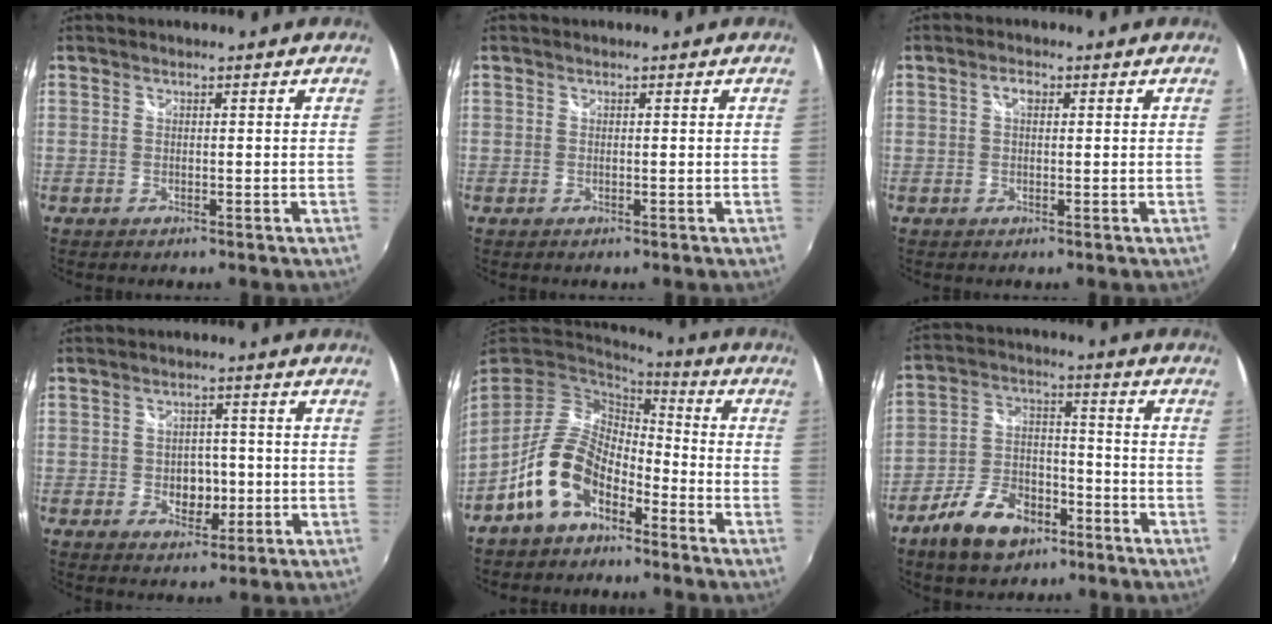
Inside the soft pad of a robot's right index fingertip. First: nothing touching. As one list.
[{"total": 0.0}, {"total": 1.8, "force": [0.5, 1.0, 1.4], "torque": [-0.025, 0.006, 0.006]}, {"total": 5.2, "force": [-1.0, 4.0, 3.2], "torque": [-0.053, 0.000, -0.009]}, {"total": 12.3, "force": [-6.5, 7.0, 7.7], "torque": [-0.160, 0.012, -0.115]}, {"total": 12.1, "force": [-7.6, 6.7, 6.6], "torque": [-0.140, 0.013, -0.130]}]